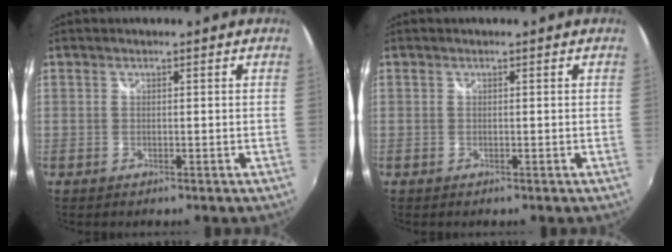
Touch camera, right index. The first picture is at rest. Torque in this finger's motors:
{"motor_torque": [0.05, 0.06, 0.03, 0.01]}